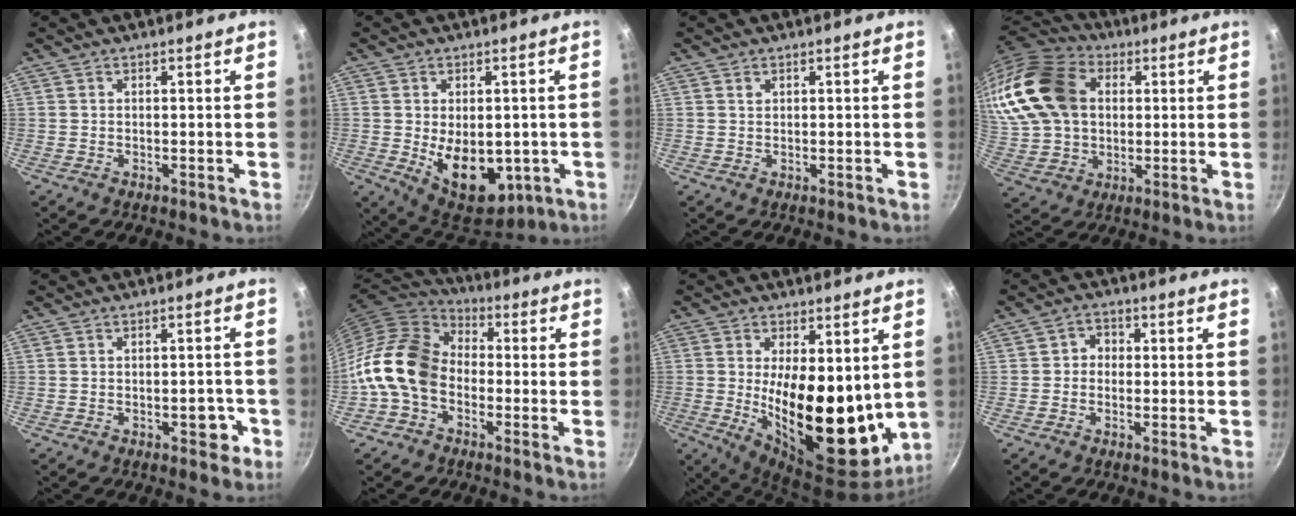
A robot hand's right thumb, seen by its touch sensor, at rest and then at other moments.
{"total": 13.5, "force": [-2.0, 8.5, 10.2], "torque": [-0.114, -0.018, -0.005]}
{"total": 0.7, "force": [0.4, 0.5, 0.3], "torque": [-0.005, 0.001, 0.009]}
{"total": 21.6, "force": [5.0, 16.2, 13.4], "torque": [-0.263, 0.020, 0.096]}
{"total": 3.9, "force": [-1.6, 2.2, 2.7], "torque": [-0.009, 0.019, -0.017]}
{"total": 14.0, "force": [-3.0, 10.2, 9.1], "torque": [-0.142, 0.040, -0.081]}
{"total": 20.6, "force": [0.9, 9.8, 18.1], "torque": [-0.250, -0.038, 0.027]}
{"total": 3.1, "force": [-0.2, 2.8, 1.3], "torque": [-0.005, 0.009, -0.012]}